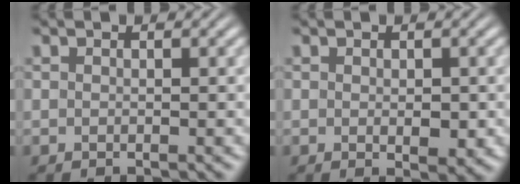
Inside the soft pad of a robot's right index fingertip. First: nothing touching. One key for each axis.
{"total": 1.8, "fx": -0.3, "fy": 0.8, "fz": 1.5, "tx": -0.019, "ty": -0.012, "tz": 0.000}